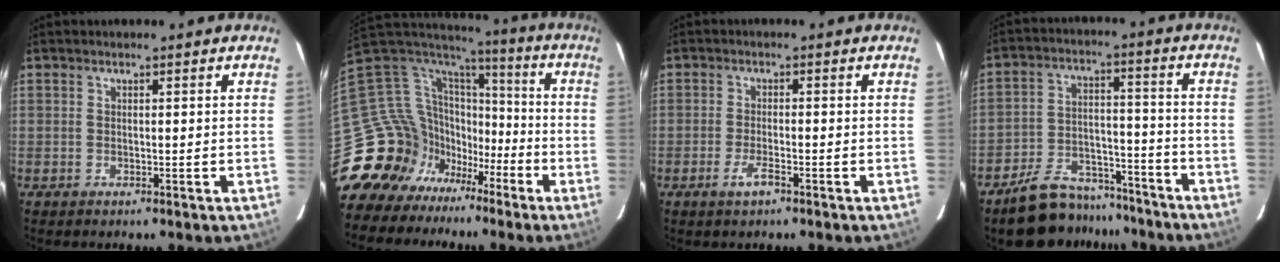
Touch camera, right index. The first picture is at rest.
{"total": 21.0, "force": [-11.6, 16.4, 6.2], "torque": [-0.164, 0.032, -0.198]}
{"total": 2.8, "force": [-1.8, 0.5, 2.1], "torque": [-0.051, -0.003, -0.036]}
{"total": 13.1, "force": [-11.0, 6.2, 3.7], "torque": [-0.082, 0.034, -0.154]}